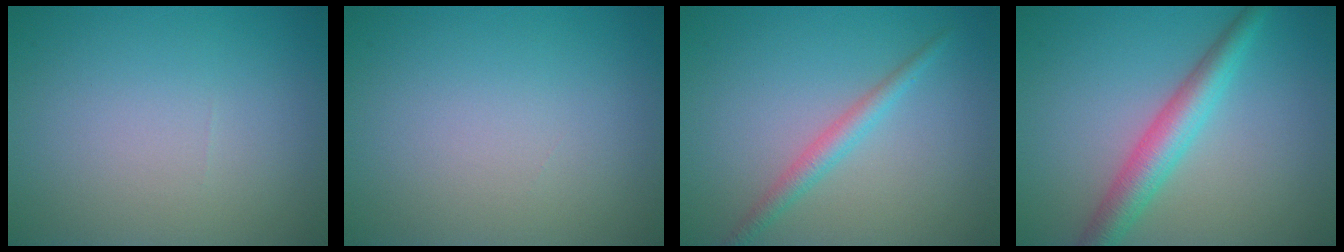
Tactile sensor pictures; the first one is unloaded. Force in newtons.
{"total": 0.0}
{"total": 2.1, "press": 2.1, "slide": 0.0}
{"total": 4.3, "press": 4.3, "slide": 0.0}